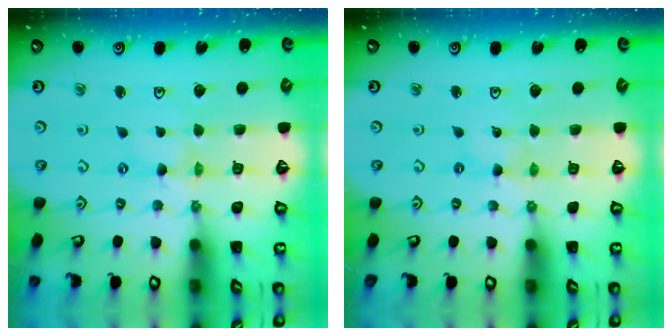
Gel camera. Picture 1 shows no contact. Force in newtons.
{"total": 0.0}